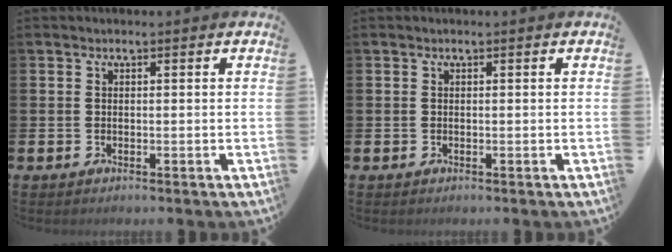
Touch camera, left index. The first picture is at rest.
{"total": 0.0}